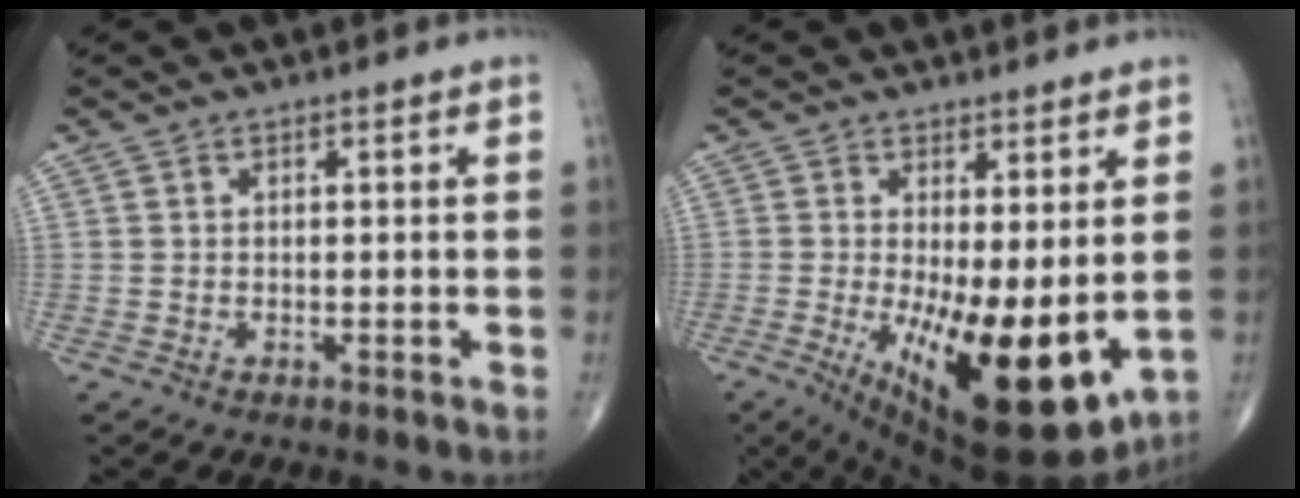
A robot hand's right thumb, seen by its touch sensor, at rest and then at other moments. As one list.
[{"total": 17.2, "force": [-2.2, 6.3, 15.9], "torque": [-0.243, -0.041, -0.009]}]